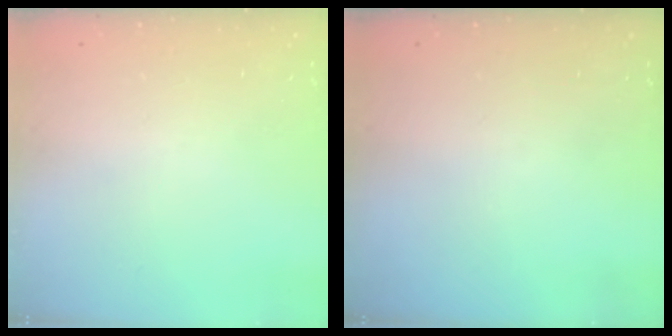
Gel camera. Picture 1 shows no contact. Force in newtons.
{"total": 0.0}